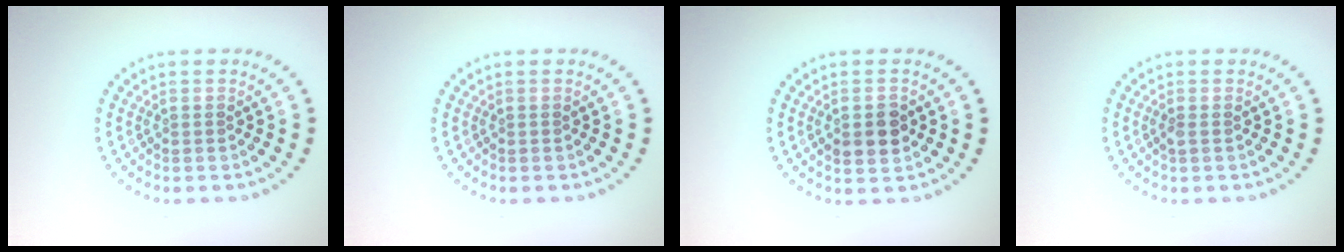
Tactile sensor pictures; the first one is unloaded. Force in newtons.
{"total": 0.0}
{"total": 3.0, "press": 3.0, "slide": 0.1}
{"total": 0.6, "press": 0.5, "slide": 0.3}